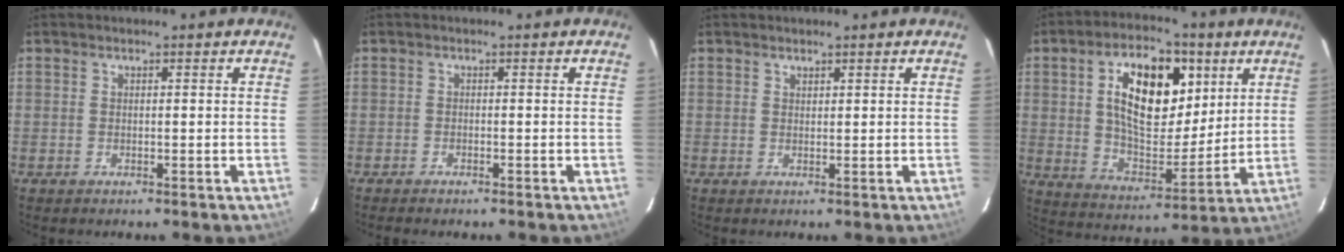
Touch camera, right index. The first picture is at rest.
{"total": 1.4, "force": [-1.3, 0.3, 0.5], "torque": [-0.020, -0.003, -0.024]}
{"total": 0.8, "force": [0.6, 0.4, 0.1], "torque": [0.000, 0.002, 0.011]}
{"total": 18.1, "force": [5.8, 9.5, 14.3], "torque": [-0.242, 0.013, 0.102]}